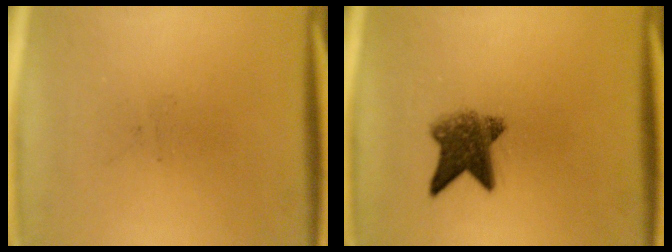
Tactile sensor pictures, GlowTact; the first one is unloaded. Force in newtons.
{"total": 6.2}